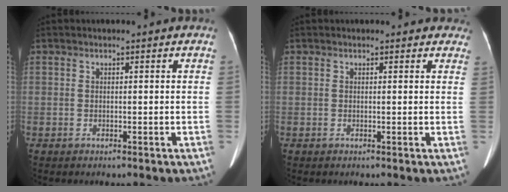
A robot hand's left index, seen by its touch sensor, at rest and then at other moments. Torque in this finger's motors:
{"motor_torque": [0.50, -0.78, 0.20, 0.01]}